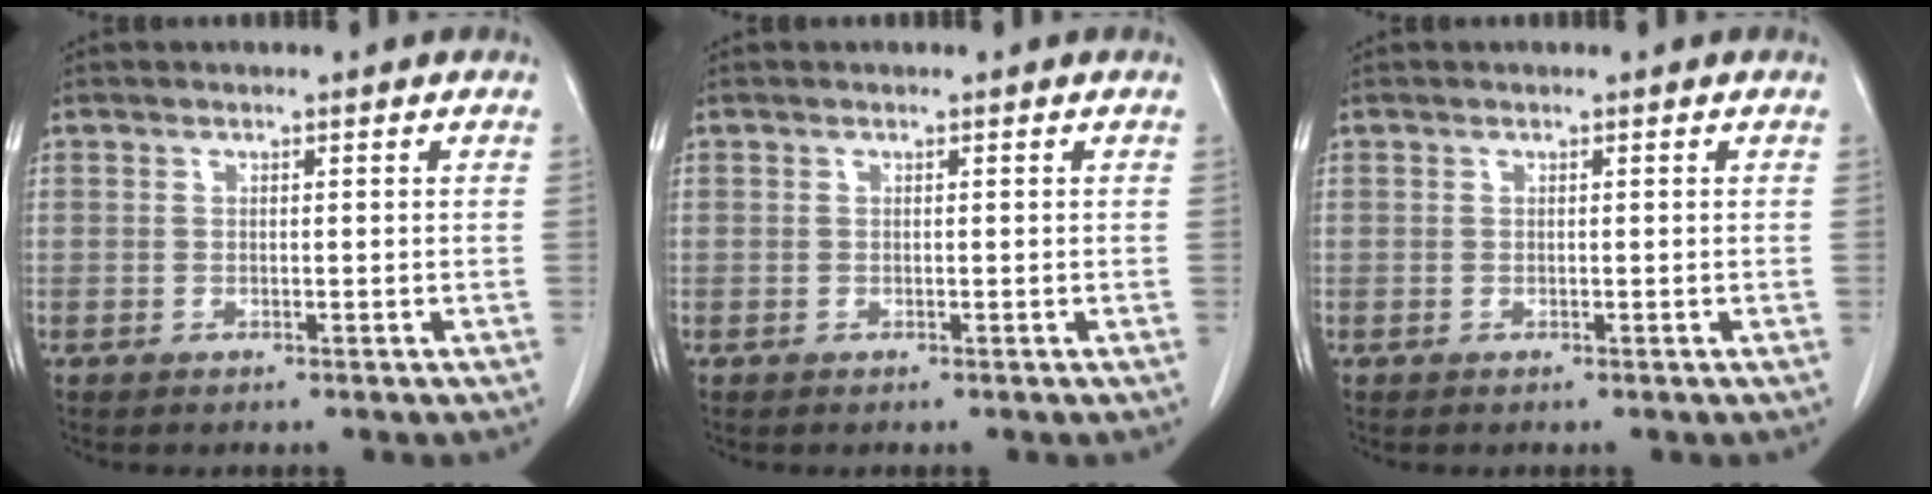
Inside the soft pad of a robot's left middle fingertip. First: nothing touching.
{"total": 0.0}
{"total": 0.0}